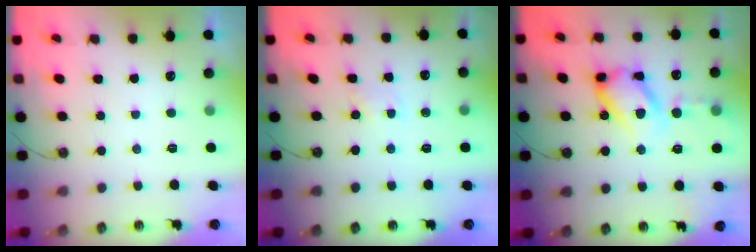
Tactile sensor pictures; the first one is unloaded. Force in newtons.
{"total": 2.0, "press": 2.0, "slide": 0.3}
{"total": 15.5, "press": 15.3, "slide": 2.6}